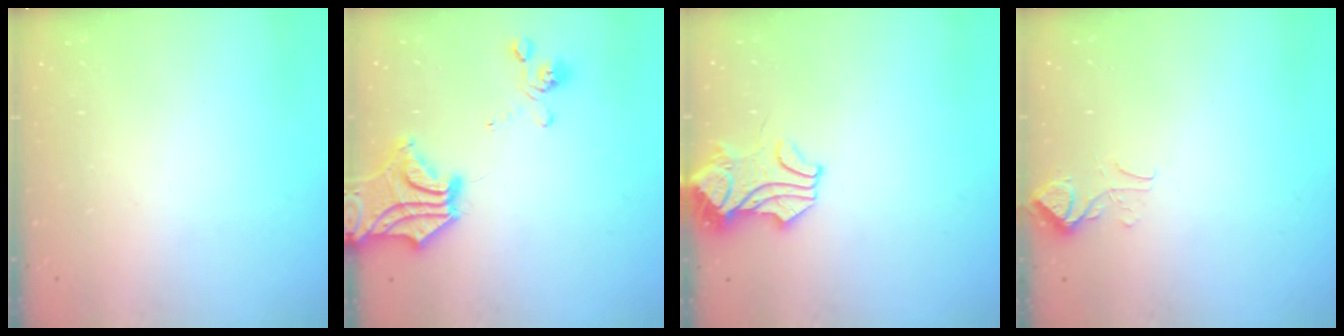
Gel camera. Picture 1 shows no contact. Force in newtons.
{"total": 9.6, "press": 8.8, "slide": 3.7}
{"total": 1.7, "press": 1.5, "slide": 0.8}
{"total": 2.4, "press": 2.3, "slide": 0.7}